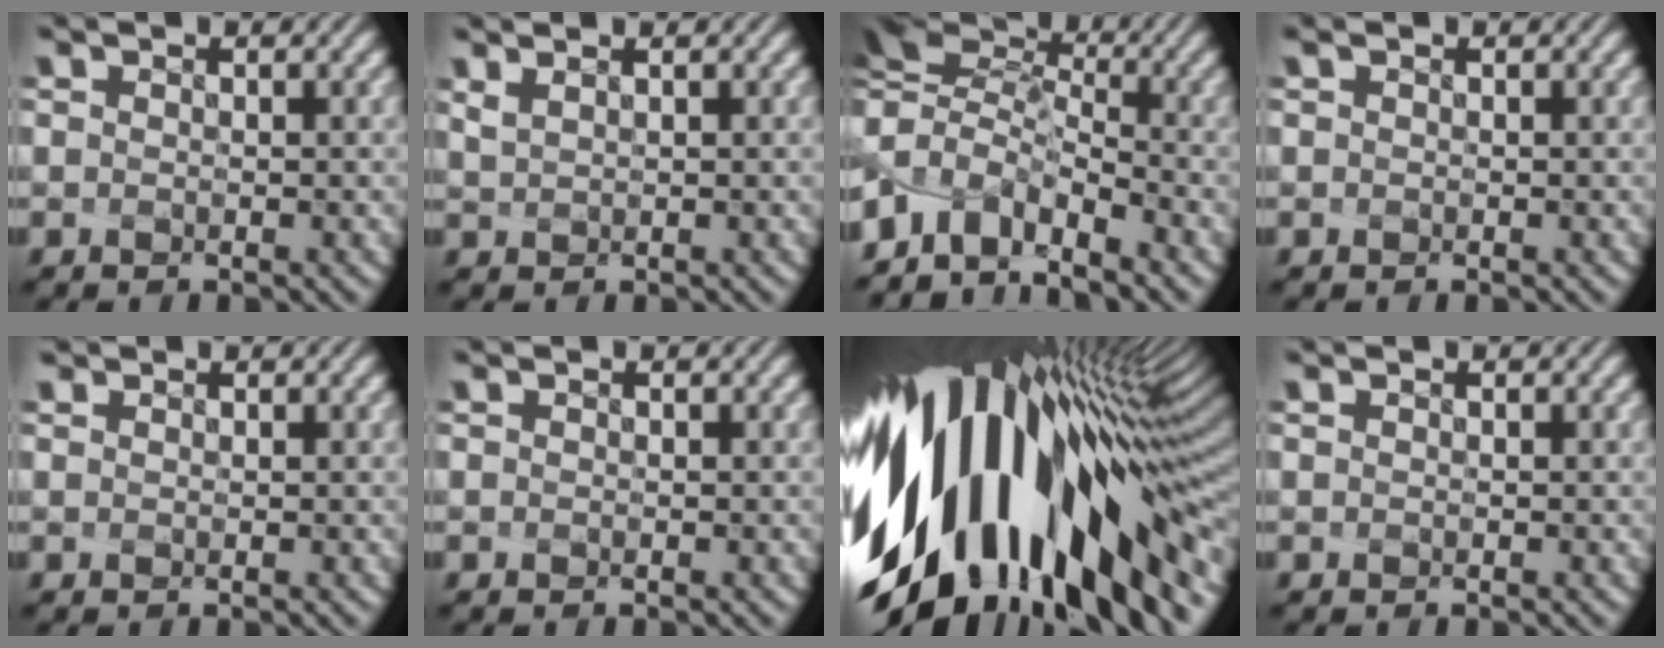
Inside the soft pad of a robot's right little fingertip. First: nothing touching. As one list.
[{"total": 1.5, "force": [1.1, 0.4, 0.9], "torque": [-0.037, 0.011, 0.026]}, {"total": 5.5, "force": [-3.7, 2.9, 2.9], "torque": [-0.064, -0.012, -0.076]}, {"total": 0.0}, {"total": 0.8, "force": [-0.1, -0.3, -0.7], "torque": [0.008, 0.001, 0.001]}, {"total": 0.0}, {"total": 15.8, "force": [-3.9, 8.5, 12.7], "torque": [-0.221, -0.029, -0.061]}, {"total": 0.0}]